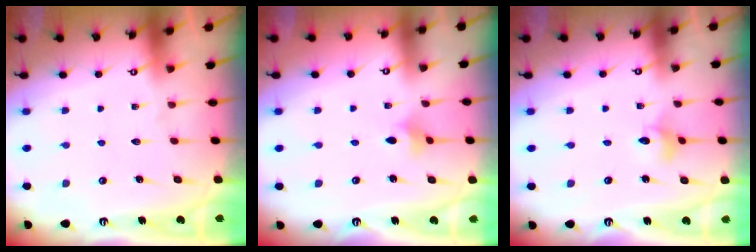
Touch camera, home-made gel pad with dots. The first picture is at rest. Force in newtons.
{"total": 2.9, "press": 2.8, "slide": 0.6}
{"total": 3.8, "press": 3.8, "slide": 0.4}